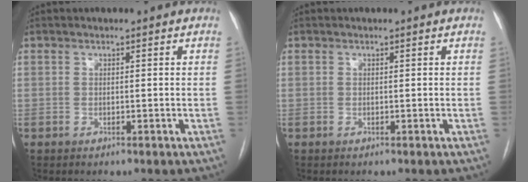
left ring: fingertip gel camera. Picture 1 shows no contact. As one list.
[{"total": 0.0}]